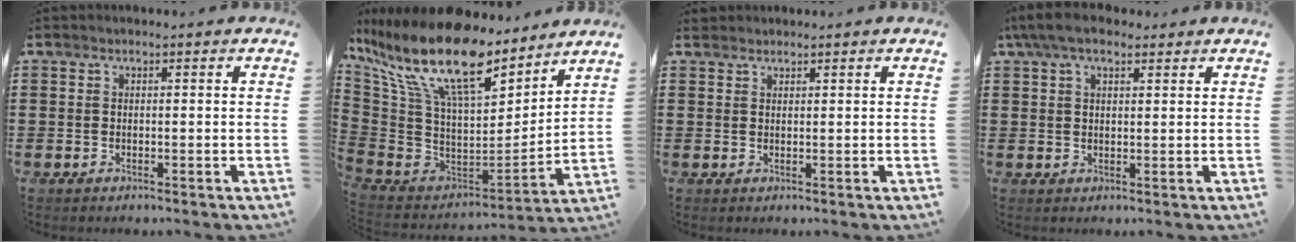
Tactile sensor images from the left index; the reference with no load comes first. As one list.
[{"total": 18.0, "force": [10.7, 6.1, 13.1], "torque": [-0.293, -0.070, 0.173]}, {"total": 1.1, "force": [1.0, 0.3, 0.2], "torque": [-0.005, 0.001, 0.021]}, {"total": 5.2, "force": [3.4, 2.2, 3.3], "torque": [-0.074, 0.006, 0.063]}]